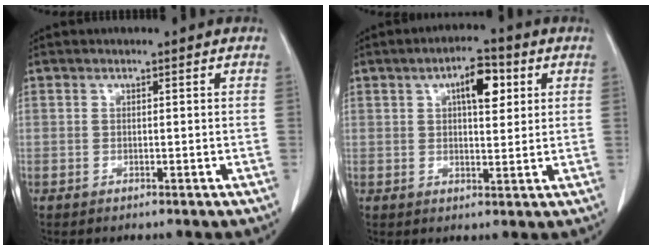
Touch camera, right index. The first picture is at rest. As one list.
[{"total": 6.4, "force": [2.4, 2.3, 5.5], "torque": [-0.087, 0.011, 0.037]}]